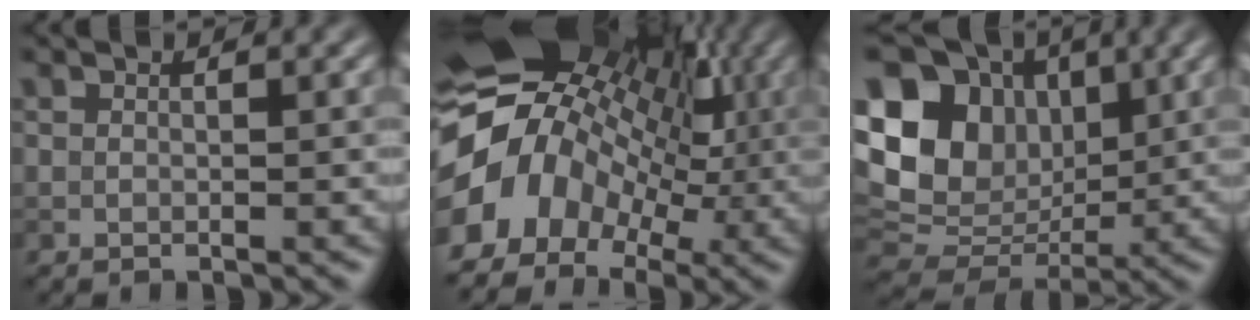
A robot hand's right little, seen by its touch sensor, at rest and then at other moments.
{"total": 12.9, "force": [-0.6, 10.3, 7.8], "torque": [-0.142, 0.007, -0.018]}
{"total": 14.1, "force": [3.1, 11.1, 8.2], "torque": [-0.174, 0.021, 0.054]}